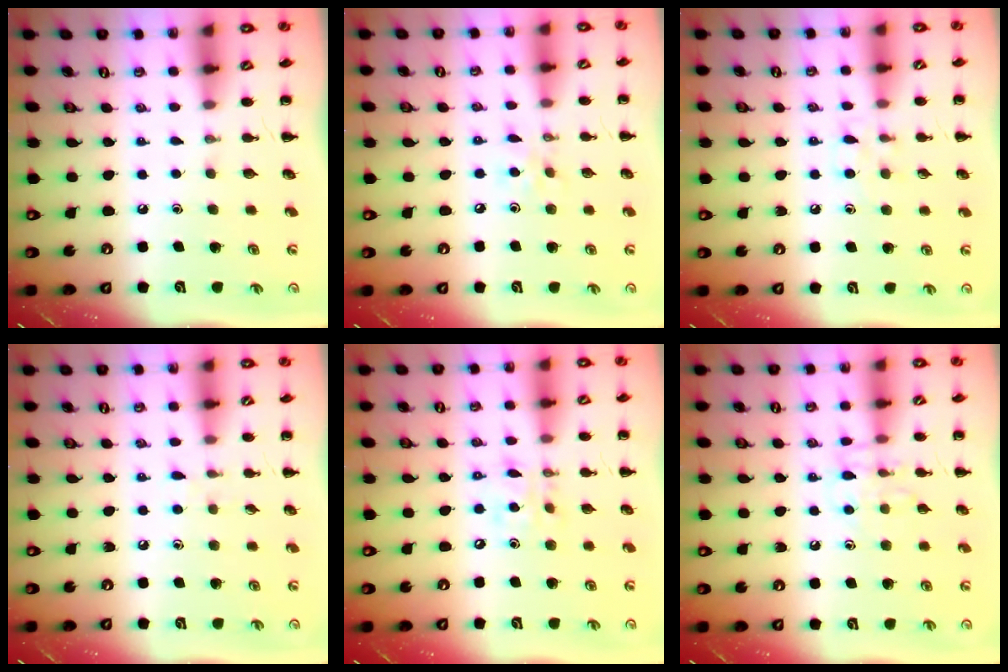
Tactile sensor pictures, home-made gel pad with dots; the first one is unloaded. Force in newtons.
{"total": 3.5, "press": 3.4, "slide": 0.9}
{"total": 6.0, "press": 5.7, "slide": 1.9}
{"total": 3.8, "press": 3.4, "slide": 1.5}
{"total": 9.1, "press": 8.9, "slide": 1.9}
{"total": 8.0, "press": 8.0, "slide": 0.7}